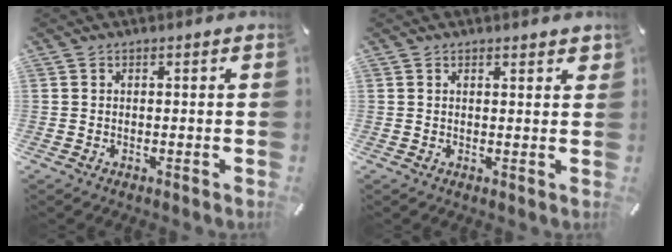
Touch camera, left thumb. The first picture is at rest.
{"total": 1.2, "force": [1.1, 0.3, 0.5], "torque": [-0.003, -0.005, 0.019]}